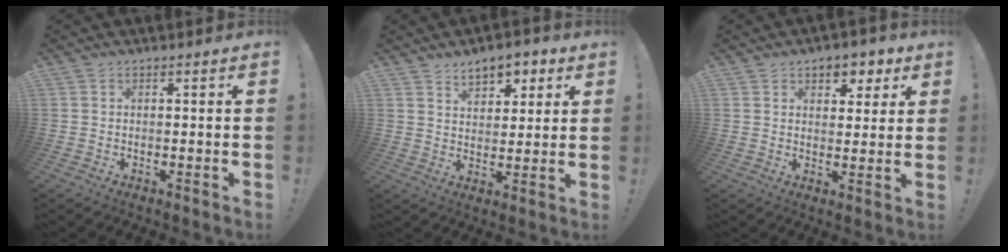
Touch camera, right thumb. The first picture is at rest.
{"total": 7.9, "force": [4.9, 4.9, 3.8], "torque": [-0.047, -0.022, 0.089]}
{"total": 6.2, "force": [3.4, 4.5, 2.5], "torque": [-0.024, -0.018, 0.059]}